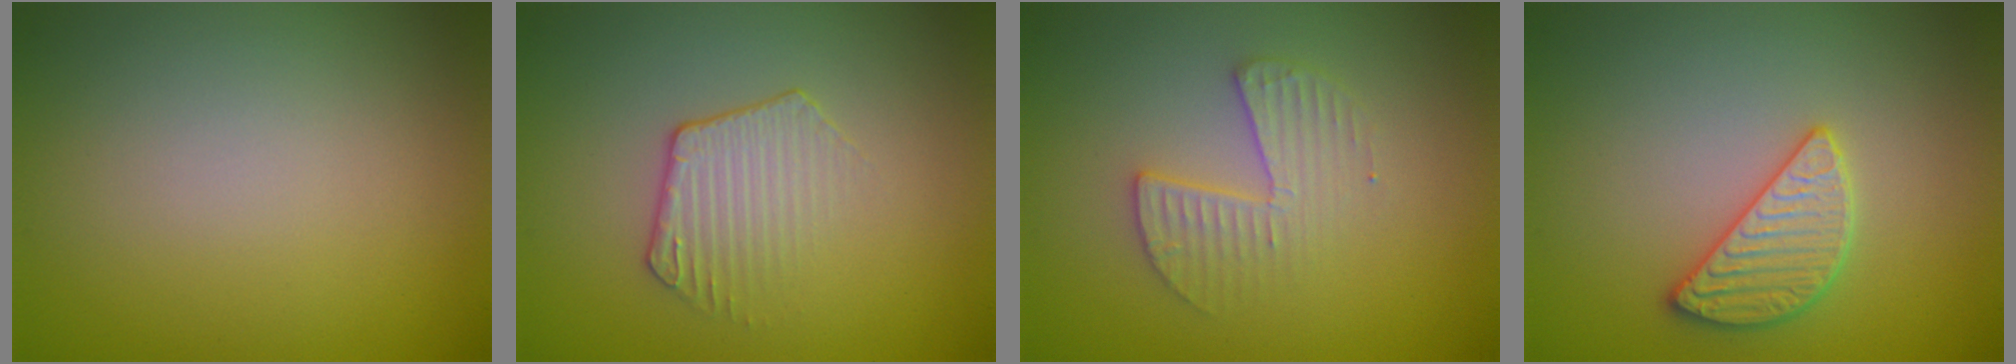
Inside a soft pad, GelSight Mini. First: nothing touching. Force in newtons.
{"total": 2.1, "press": 1.5, "slide": 1.4}
{"total": 2.7, "press": 2.7, "slide": 0.3}
{"total": 2.8, "press": 2.8, "slide": 0.1}